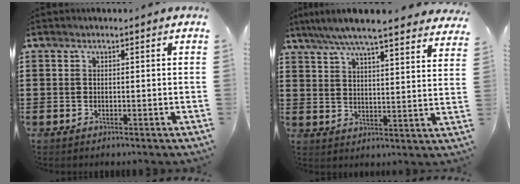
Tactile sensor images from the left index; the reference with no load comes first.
{"total": 6.4, "force": [5.7, -0.2, 2.8], "torque": [-0.075, -0.027, 0.098]}